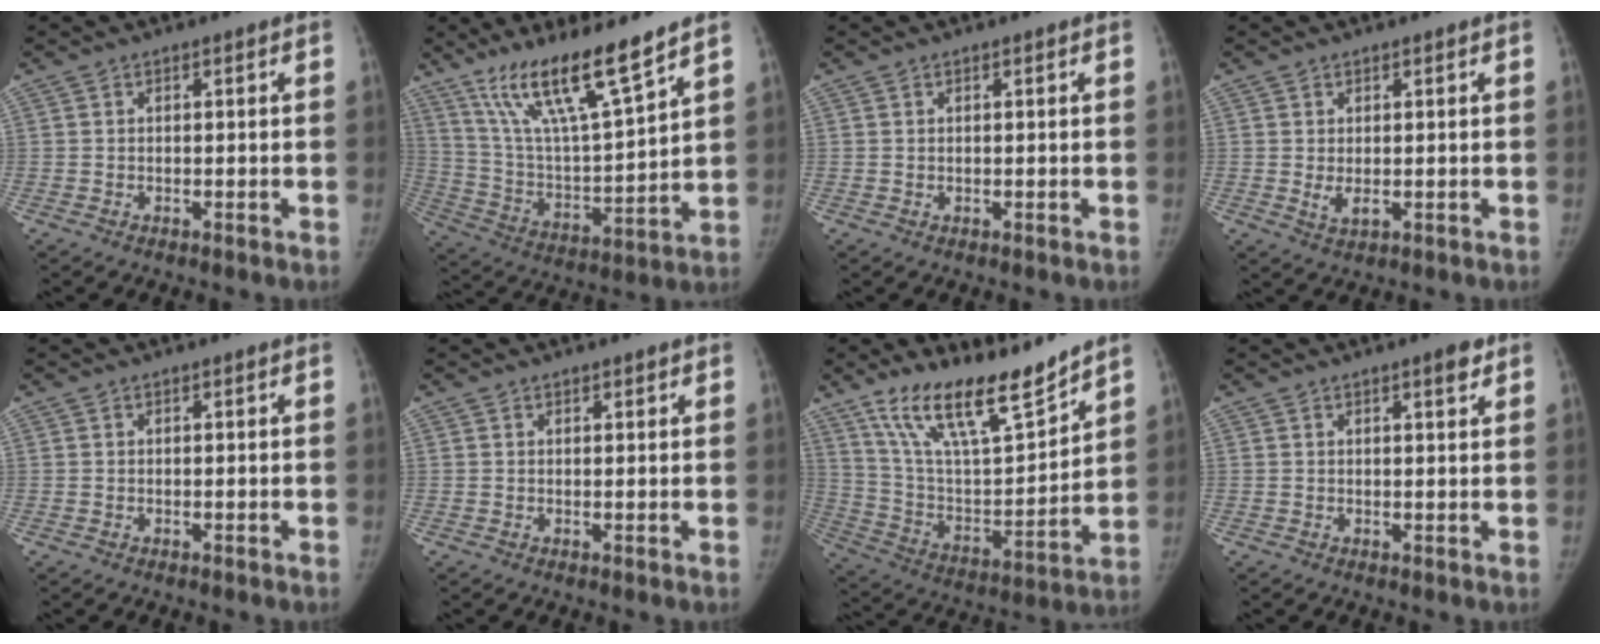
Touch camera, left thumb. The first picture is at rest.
{"total": 17.4, "force": [12.7, 2.4, 11.7], "torque": [-0.195, -0.068, 0.242]}
{"total": 0.6, "force": [0.4, 0.3, 0.3], "torque": [-0.004, -0.003, 0.007]}
{"total": 2.8, "force": [0.5, 1.5, 2.3], "torque": [-0.037, -0.011, 0.016]}
{"total": 0.0}
{"total": 1.5, "force": [1.1, 0.7, 0.7], "torque": [-0.003, -0.005, 0.014]}
{"total": 20.0, "force": [15.2, 5.3, 11.7], "torque": [-0.171, -0.081, 0.278]}
{"total": 2.8, "force": [1.8, 0.7, 2.0], "torque": [-0.022, -0.009, 0.024]}